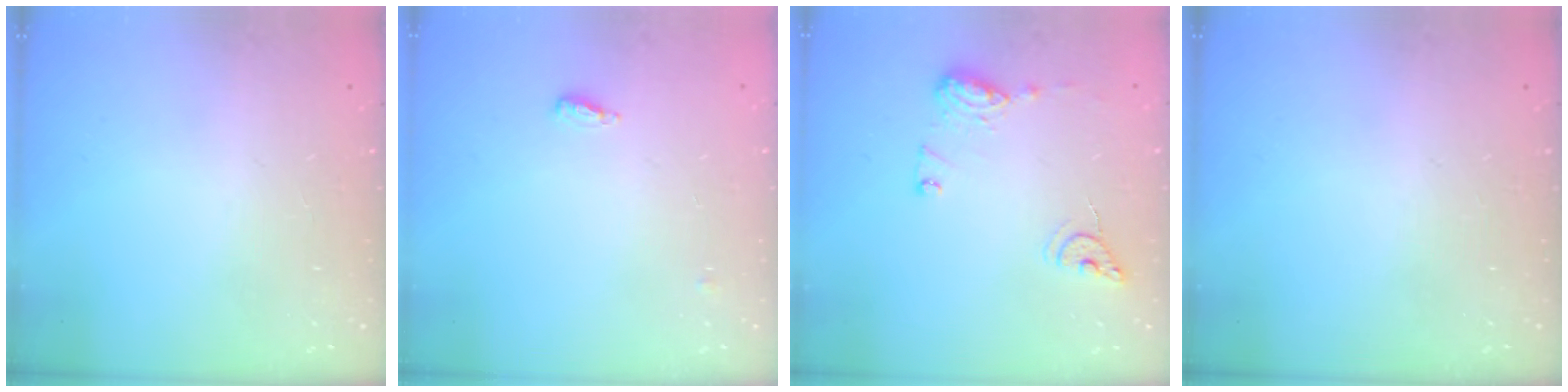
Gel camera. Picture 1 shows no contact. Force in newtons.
{"total": 4.7, "press": 4.6, "slide": 1.2}
{"total": 10.4, "press": 10.3, "slide": 0.9}
{"total": 0.0}